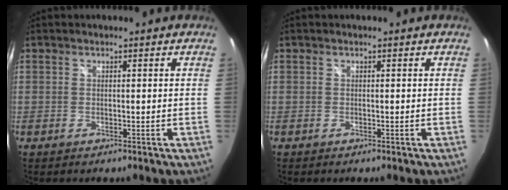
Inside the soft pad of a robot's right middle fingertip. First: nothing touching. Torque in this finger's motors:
{"motor_torque": [0.00, 0.05, 0.00, 0.00]}